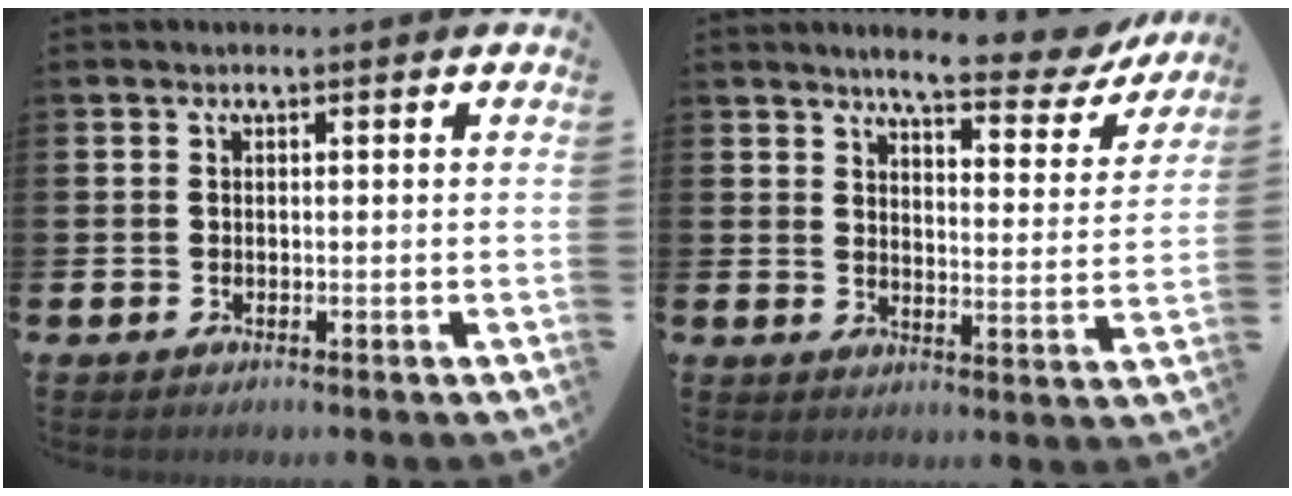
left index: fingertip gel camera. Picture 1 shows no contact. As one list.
[{"total": 6.7, "force": [6.0, 1.1, 2.7], "torque": [-0.051, -0.040, 0.098]}]